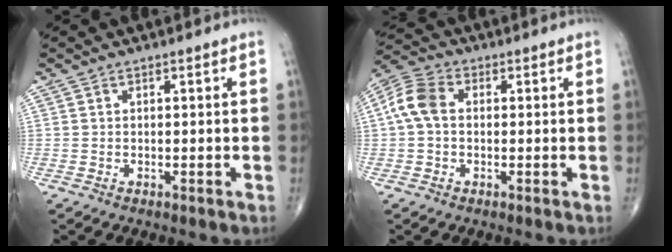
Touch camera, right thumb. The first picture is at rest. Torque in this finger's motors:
{"motor_torque": [0.40, 0.39, 0.69, 0.04, 0.05]}